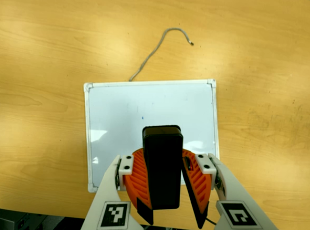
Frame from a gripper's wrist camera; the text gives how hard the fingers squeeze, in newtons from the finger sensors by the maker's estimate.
{"total": 10.2, "left": 10.3, "right": 10.2}